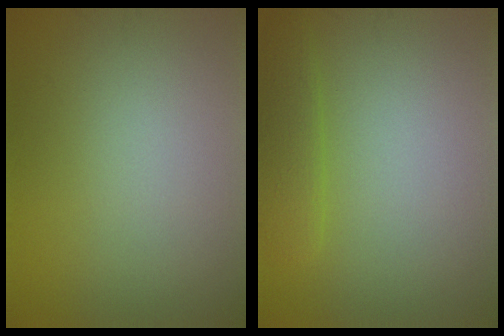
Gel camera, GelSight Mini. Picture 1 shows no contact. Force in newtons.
{"total": 2.1, "press": 2.1, "slide": 0.1}